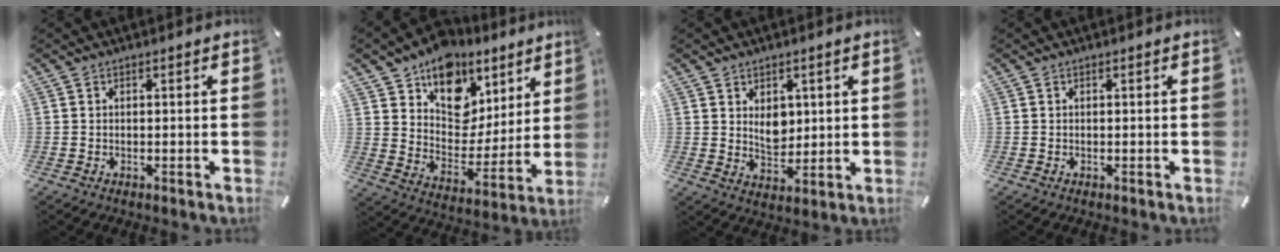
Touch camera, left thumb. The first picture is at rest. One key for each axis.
{"total": 13.7, "fx": 8.5, "fy": 10.2, "fz": 3.7, "tx": -0.046, "ty": -0.080, "tz": 0.152}
{"total": 6.1, "fx": 2.2, "fy": 4.8, "fz": 3.1, "tx": -0.039, "ty": -0.010, "tz": 0.037}
{"total": 0.0}